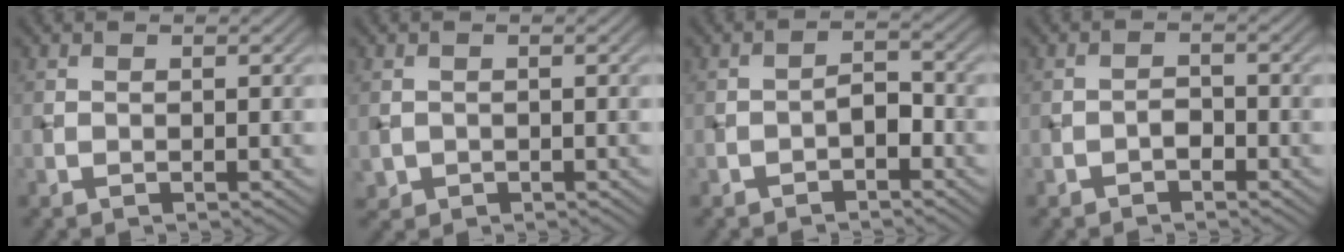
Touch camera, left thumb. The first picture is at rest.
{"total": 1.5, "force": [-0.5, 1.4, 0.2], "torque": [0.000, -0.010, -0.011]}
{"total": 2.5, "force": [-1.5, 1.2, 1.6], "torque": [-0.022, 0.011, -0.033]}
{"total": 1.6, "force": [-1.1, 0.9, 0.8], "torque": [-0.011, 0.004, -0.024]}